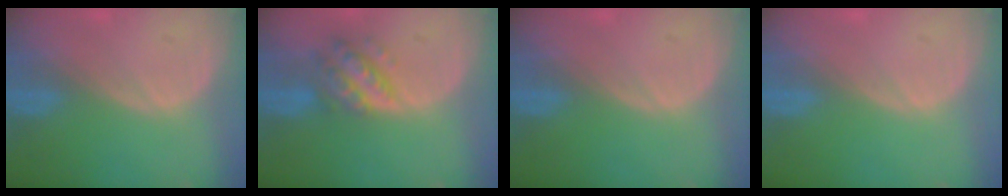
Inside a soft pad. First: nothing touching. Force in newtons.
{"total": 6.3, "press": 5.7, "slide": 2.8}
{"total": 0.0}
{"total": 0.0}